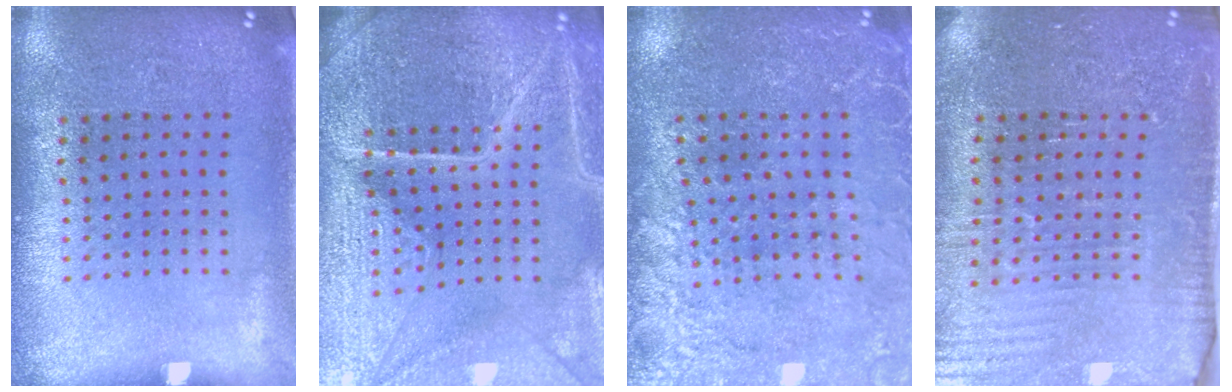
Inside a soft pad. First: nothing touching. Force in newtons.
{"total": 5.3, "press": 4.9, "slide": 1.9}
{"total": 2.7, "press": 2.7, "slide": 0.3}
{"total": 3.5, "press": 3.4, "slide": 0.5}